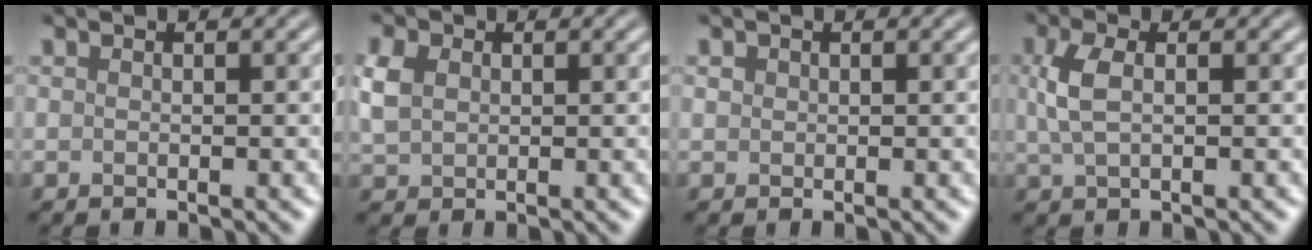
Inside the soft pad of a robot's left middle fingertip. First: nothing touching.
{"total": 2.8, "force": [0.8, 2.2, 1.6], "torque": [-0.044, 0.006, 0.015]}
{"total": 0.5, "force": [0.2, 0.5, 0.0], "torque": [0.002, 0.000, 0.004]}
{"total": 2.9, "force": [0.7, 1.4, 2.4], "torque": [-0.059, 0.004, 0.013]}